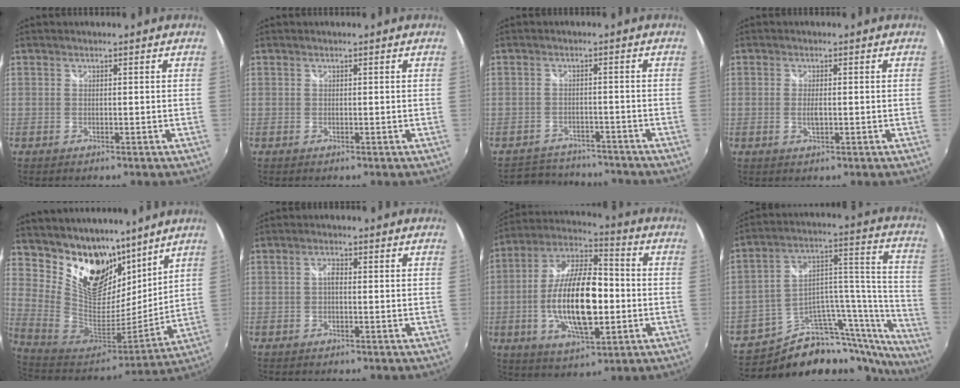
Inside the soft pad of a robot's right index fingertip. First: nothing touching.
{"total": 0.0}
{"total": 8.1, "force": [-7.3, 3.4, 1.1], "torque": [-0.039, 0.019, -0.104]}
{"total": 2.2, "force": [-0.4, 0.9, 1.9], "torque": [-0.037, -0.004, -0.005]}
{"total": 21.8, "force": [14.5, 12.7, 10.2], "torque": [-0.234, -0.003, 0.273]}
{"total": 1.4, "force": [-0.2, 0.7, 1.2], "torque": [-0.024, 0.005, -0.007]}
{"total": 19.1, "force": [-3.2, 7.6, 17.2], "torque": [-0.338, -0.004, -0.059]}
{"total": 23.8, "force": [-18.6, 9.8, 11.0], "torque": [-0.124, 0.069, -0.276]}